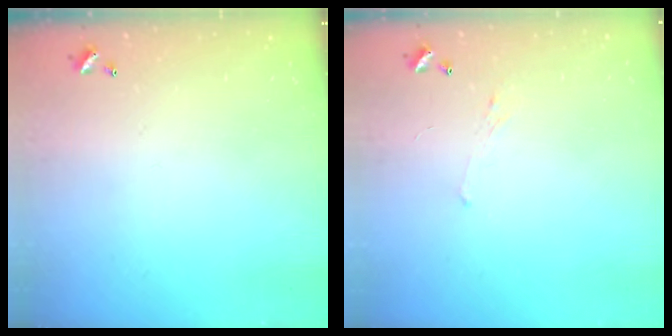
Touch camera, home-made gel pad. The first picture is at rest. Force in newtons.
{"total": 0.9, "press": 0.7, "slide": 0.6}